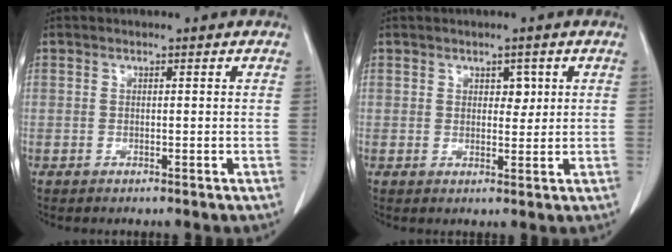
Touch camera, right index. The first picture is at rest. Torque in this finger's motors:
{"motor_torque": [-0.06, 0.13, 0.01, 0.00]}